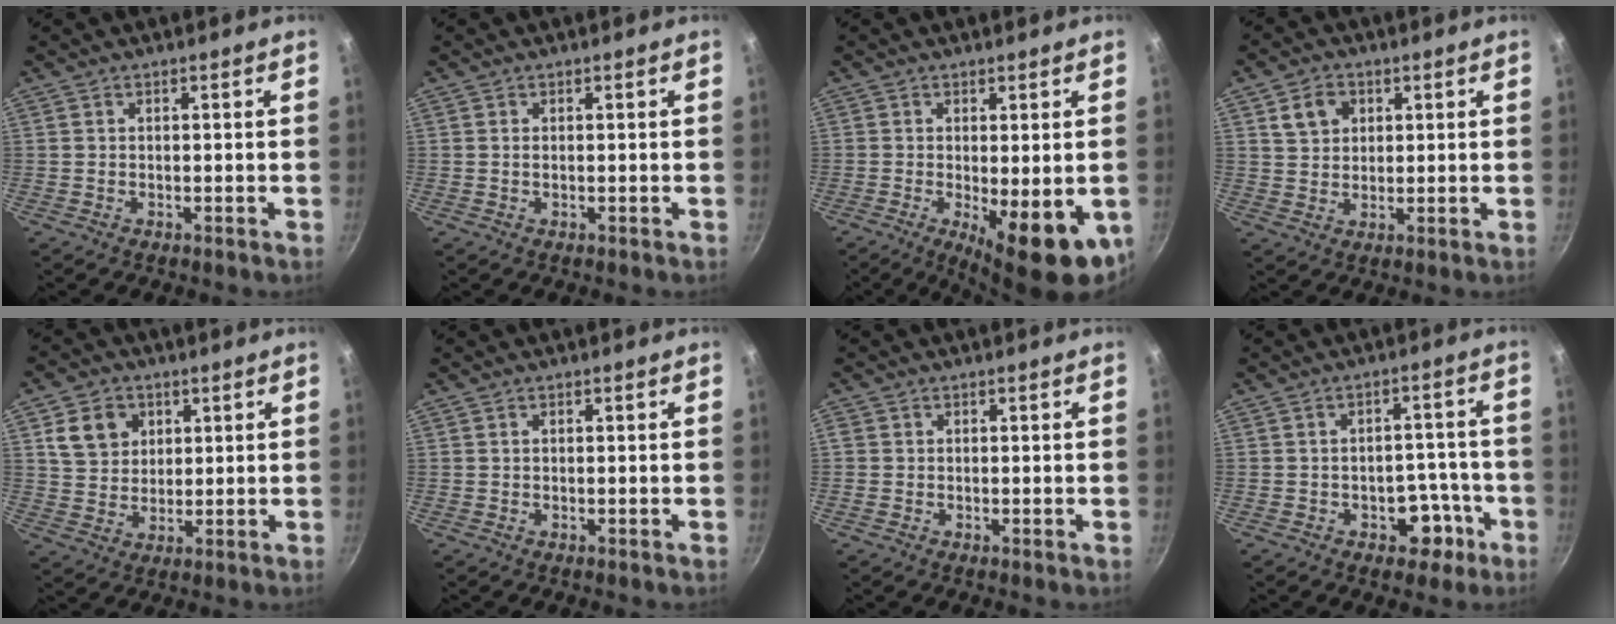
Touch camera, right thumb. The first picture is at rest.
{"total": 0.5, "force": [0.1, 0.3, 0.4], "torque": [-0.012, 0.002, 0.004]}
{"total": 14.2, "force": [-4.7, 5.0, 12.4], "torque": [-0.136, -0.017, -0.049]}
{"total": 5.7, "force": [2.3, 4.5, 2.8], "torque": [-0.028, -0.004, 0.042]}
{"total": 8.5, "force": [3.1, 7.0, 3.7], "torque": [-0.035, -0.007, 0.060]}
{"total": 0.0}
{"total": 1.3, "force": [-0.1, 1.2, 0.5], "torque": [-0.009, 0.000, -0.004]}
{"total": 7.0, "force": [-3.4, 4.9, 3.7], "torque": [-0.014, 0.043, -0.041]}